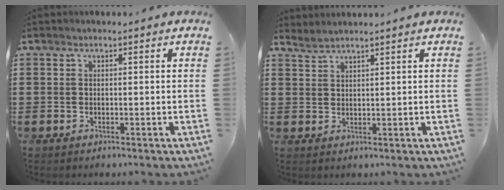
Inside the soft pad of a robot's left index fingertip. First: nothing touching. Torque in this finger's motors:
{"motor_torque": [-0.02, 0.02, -0.06, 0.00]}